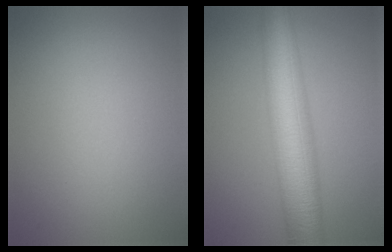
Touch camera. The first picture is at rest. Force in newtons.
{"total": 10.0, "press": 10.0, "slide": 0.2}